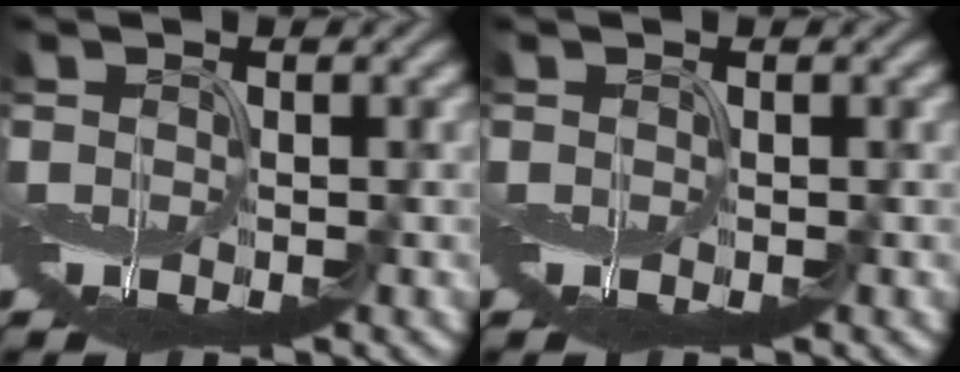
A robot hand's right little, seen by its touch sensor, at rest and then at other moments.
{"total": 0.0}